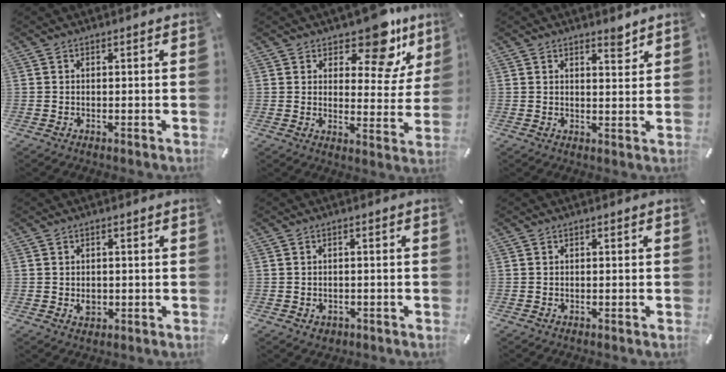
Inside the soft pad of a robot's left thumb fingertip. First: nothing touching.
{"total": 13.0, "force": [9.4, 5.6, 7.1], "torque": [-0.081, -0.073, 0.160]}
{"total": 3.5, "force": [2.9, 1.3, 1.5], "torque": [-0.002, -0.026, 0.045]}
{"total": 2.5, "force": [-0.1, 2.1, 1.4], "torque": [-0.018, 0.000, -0.003]}
{"total": 1.9, "force": [-0.7, 1.6, 0.7], "torque": [-0.012, 0.004, -0.015]}
{"total": 0.0}